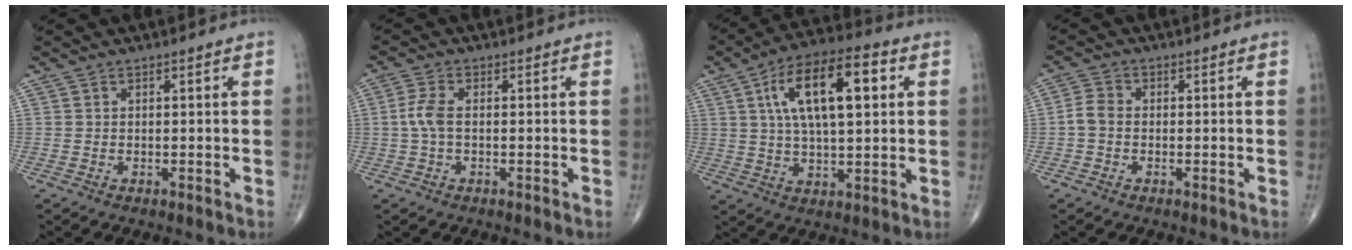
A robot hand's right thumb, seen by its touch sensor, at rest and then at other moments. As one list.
[{"total": 3.8, "force": [-0.1, 1.8, 3.4], "torque": [-0.091, 0.006, -0.006]}, {"total": 16.5, "force": [4.5, 6.7, 14.4], "torque": [-0.239, 0.012, 0.072]}, {"total": 3.1, "force": [-0.6, 2.2, 2.1], "torque": [-0.041, 0.009, -0.020]}]